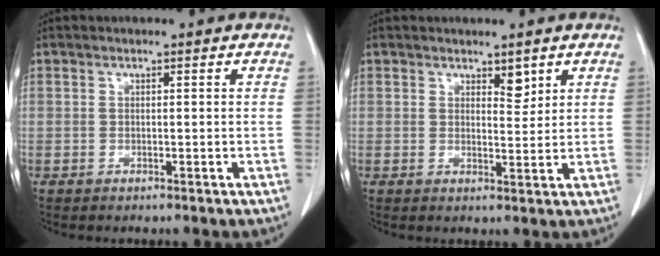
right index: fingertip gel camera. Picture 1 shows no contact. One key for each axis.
{"total": 2.4, "fx": 1.7, "fy": 1.0, "fz": 1.4, "tx": -0.018, "ty": -0.009, "tz": 0.029}